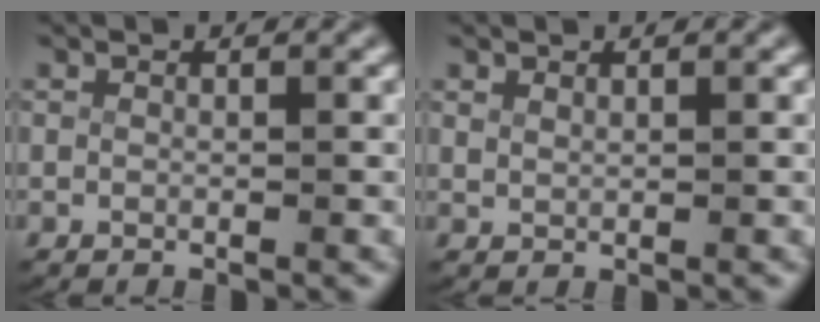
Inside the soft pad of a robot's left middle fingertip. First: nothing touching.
{"total": 0.7, "force": [0.7, -0.1, 0.1], "torque": [-0.004, -0.004, 0.022]}